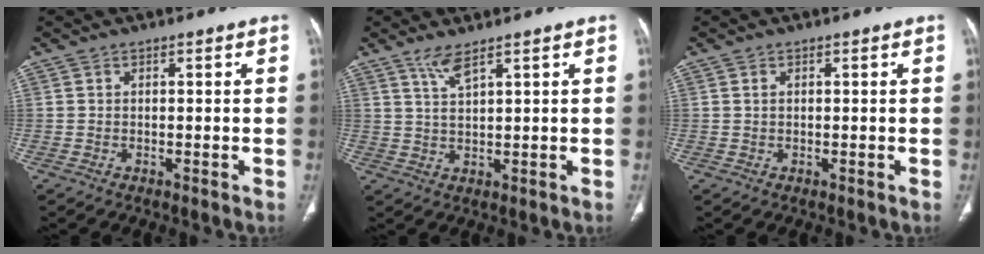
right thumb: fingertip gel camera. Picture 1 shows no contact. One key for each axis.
{"total": 3.7, "fx": 2.6, "fy": 0.4, "fz": 2.5, "tx": -0.053, "ty": -0.013, "tz": 0.059}
{"total": 0.6, "fx": 0.2, "fy": 0.5, "fz": 0.4, "tx": -0.009, "ty": 0.001, "tz": 0.005}